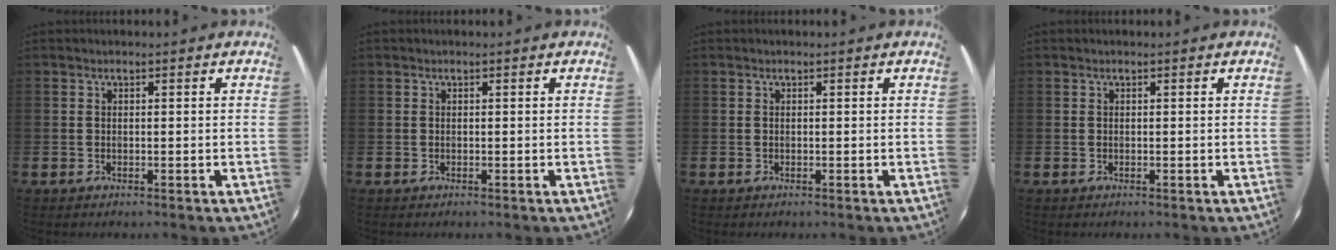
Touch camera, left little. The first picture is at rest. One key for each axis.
{"total": 0.0}
{"total": 0.0}
{"total": 0.0}